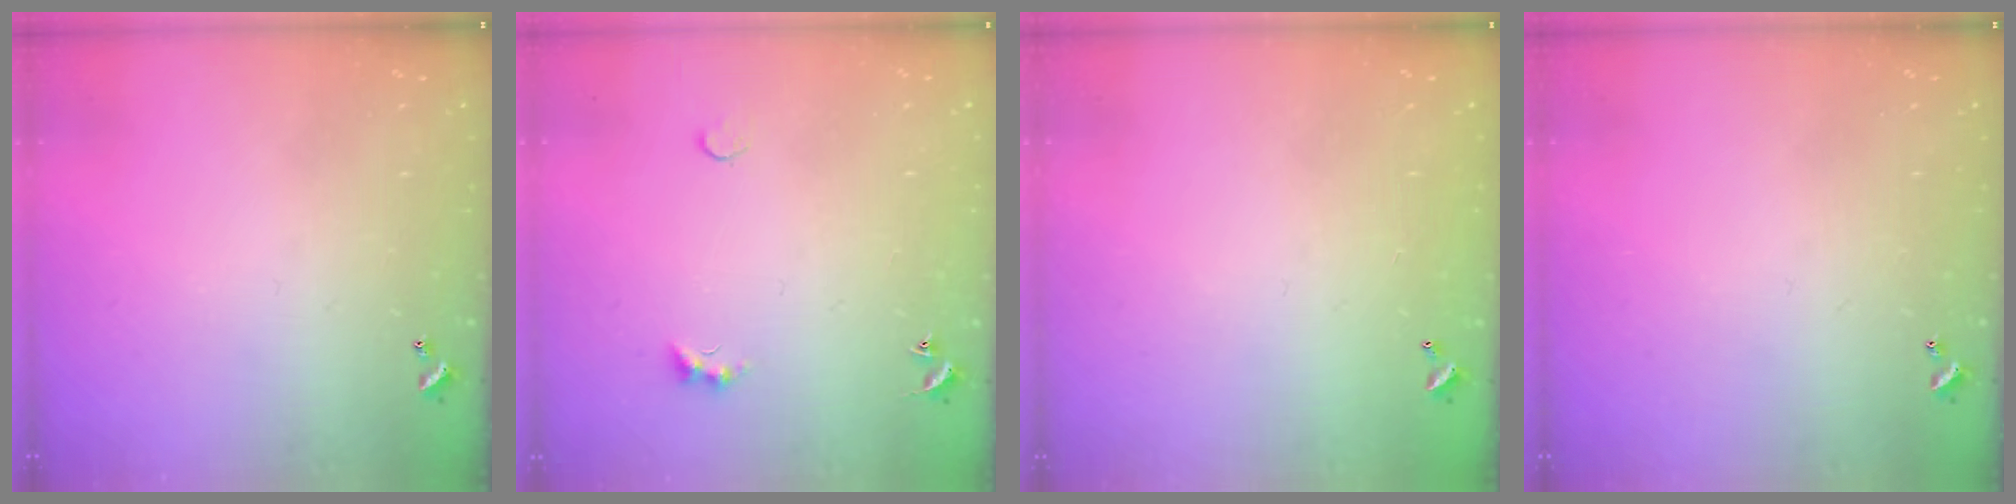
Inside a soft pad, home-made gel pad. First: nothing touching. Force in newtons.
{"total": 1.9, "press": 1.9, "slide": 0.5}
{"total": 3.0, "press": 3.0, "slide": 0.1}
{"total": 0.0}